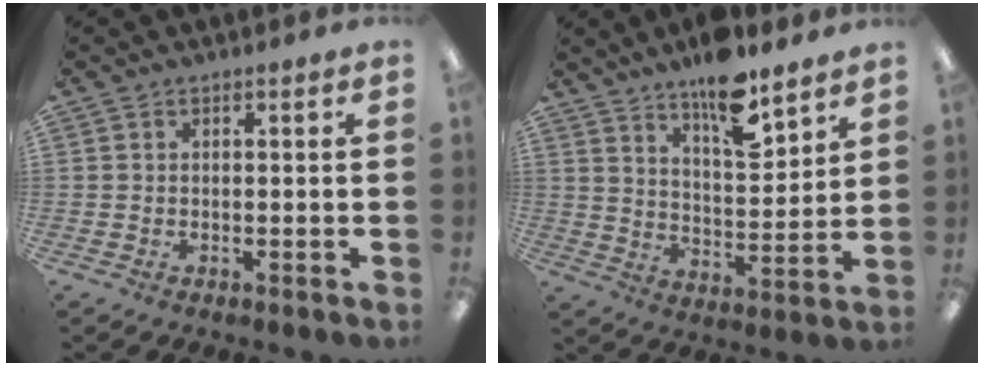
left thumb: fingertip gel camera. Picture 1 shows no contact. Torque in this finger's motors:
{"motor_torque": [0.80, -0.13, 1.46, -1.31, 0.09]}